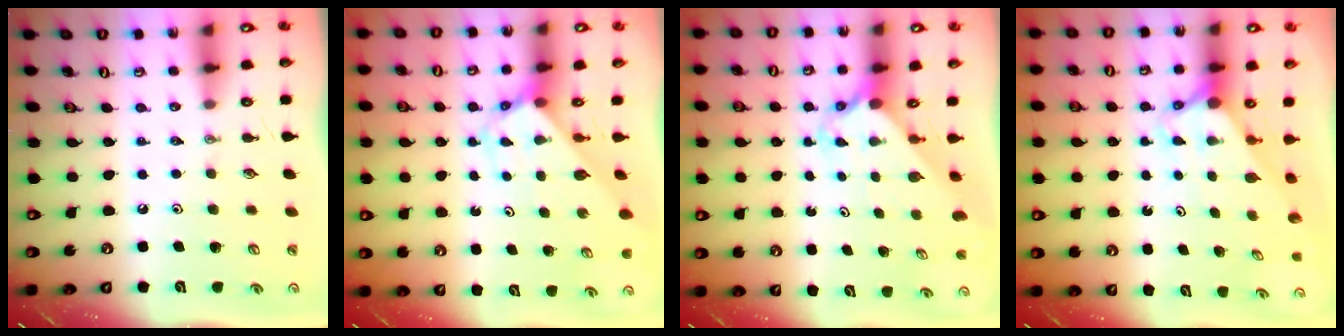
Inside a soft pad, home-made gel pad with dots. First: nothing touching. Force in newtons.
{"total": 2.9, "press": 2.9, "slide": 0.1}
{"total": 2.1, "press": 2.1, "slide": 0.2}
{"total": 2.8, "press": 2.8, "slide": 0.0}